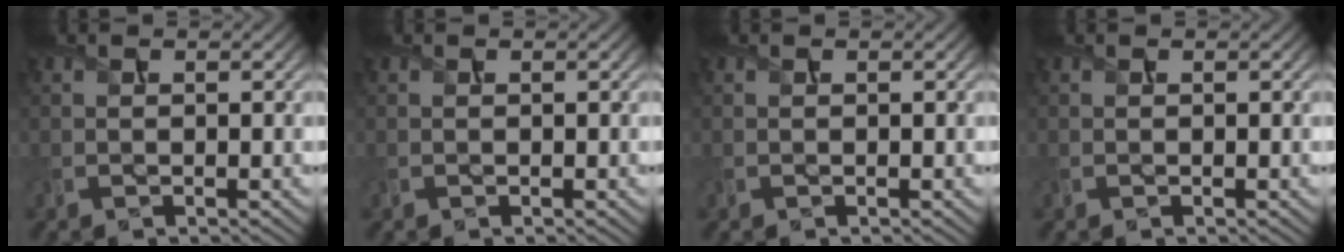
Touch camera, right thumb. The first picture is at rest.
{"total": 0.0}
{"total": 0.0}
{"total": 0.0}